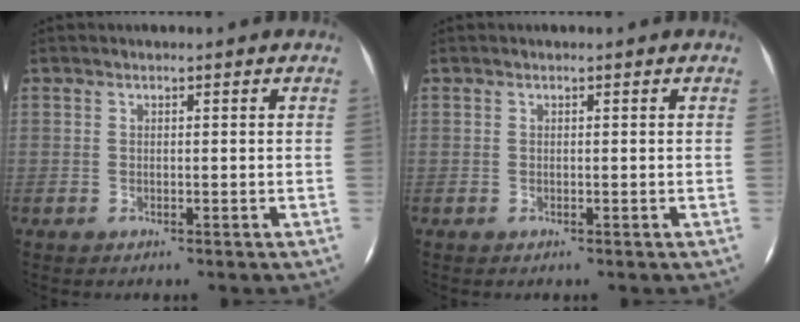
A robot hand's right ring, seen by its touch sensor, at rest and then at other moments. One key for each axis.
{"total": 0.0}